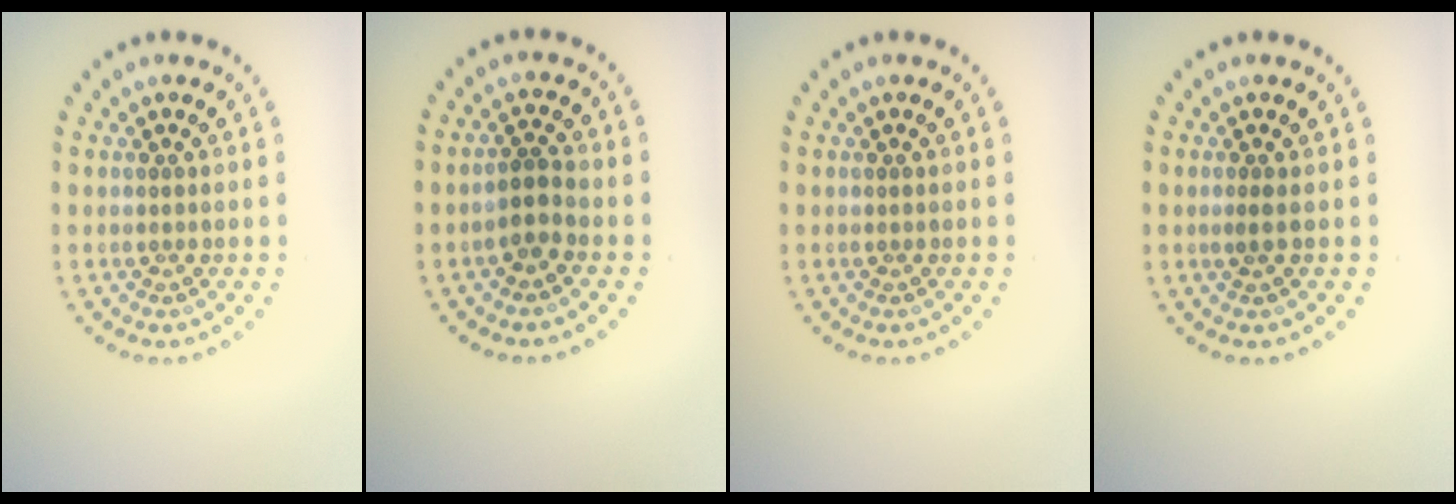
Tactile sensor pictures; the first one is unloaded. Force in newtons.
{"total": 1.8, "press": 1.5, "slide": 1.0}
{"total": 0.0}
{"total": 0.6, "press": 0.3, "slide": 0.5}